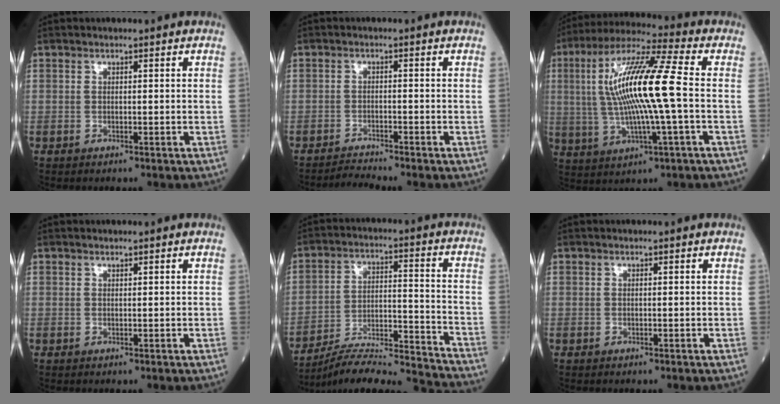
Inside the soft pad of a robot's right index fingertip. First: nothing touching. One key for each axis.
{"total": 2.6, "fx": -2.3, "fy": -1.2, "fz": -0.2, "tx": -0.004, "ty": -0.015, "tz": -0.041}
{"total": 16.5, "fx": -1.2, "fy": -2.9, "fz": 16.2, "tx": -0.300, "ty": 0.004, "tz": -0.032}
{"total": 0.0}
{"total": 18.2, "fx": -17.4, "fy": -1.2, "fz": 5.2, "tx": -0.090, "ty": 0.003, "tz": -0.269}
{"total": 0.0}